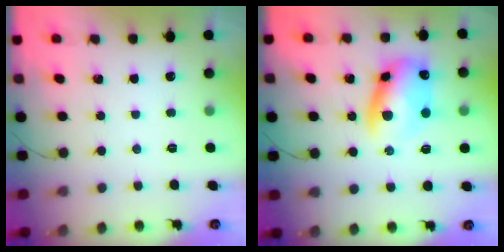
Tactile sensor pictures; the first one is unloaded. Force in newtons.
{"total": 10.9, "press": 10.7, "slide": 2.3}